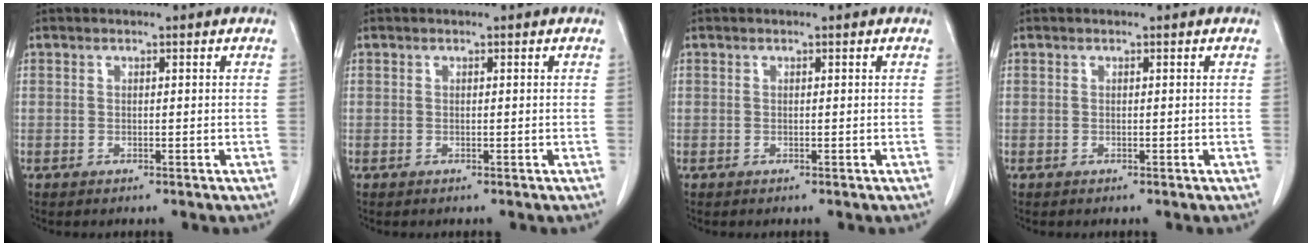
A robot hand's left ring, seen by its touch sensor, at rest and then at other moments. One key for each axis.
{"total": 0.0}
{"total": 0.0}
{"total": 0.0}